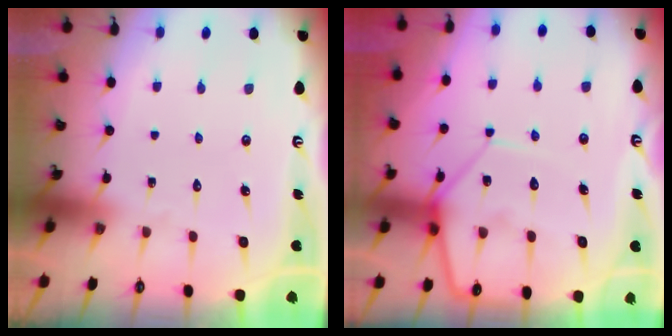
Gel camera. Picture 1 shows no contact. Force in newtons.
{"total": 9.0, "press": 8.9, "slide": 0.8}